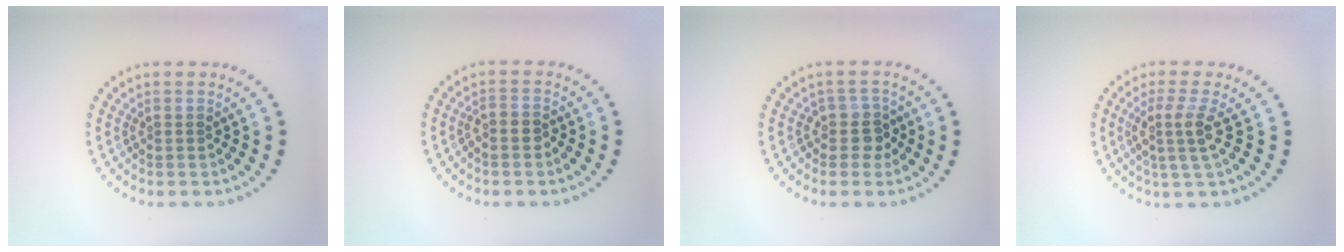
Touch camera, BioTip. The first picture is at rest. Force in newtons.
{"total": 1.2, "press": 0.9, "slide": 0.7}
{"total": 2.2, "press": 1.8, "slide": 1.2}
{"total": 2.8, "press": 2.1, "slide": 1.9}